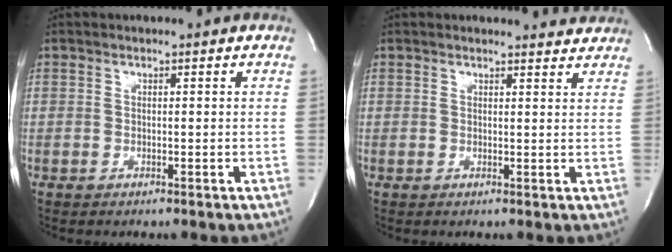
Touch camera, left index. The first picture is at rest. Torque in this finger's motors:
{"motor_torque": [0.78, -0.89, 0.14, 0.02]}